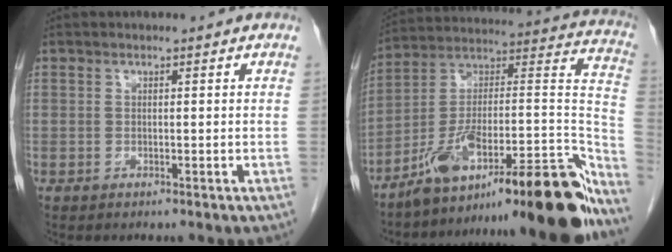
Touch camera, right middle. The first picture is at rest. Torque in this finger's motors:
{"motor_torque": [1.14, -1.00, 0.40, 0.21]}